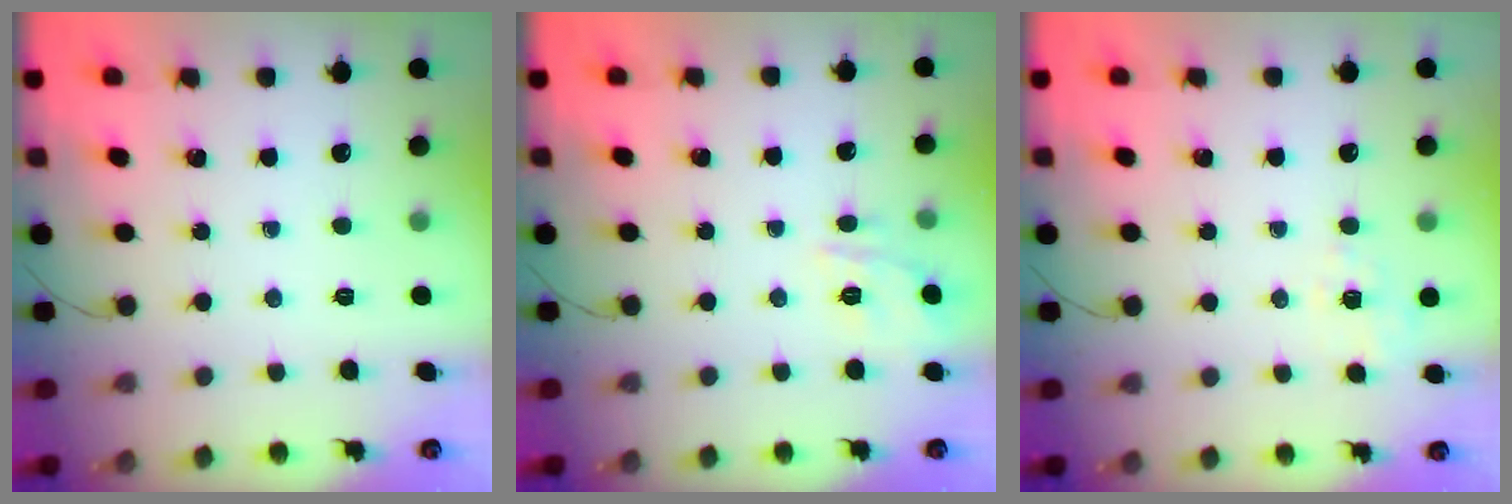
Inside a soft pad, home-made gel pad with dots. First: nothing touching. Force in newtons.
{"total": 11.6, "press": 11.6, "slide": 1.0}
{"total": 2.1, "press": 1.3, "slide": 1.7}